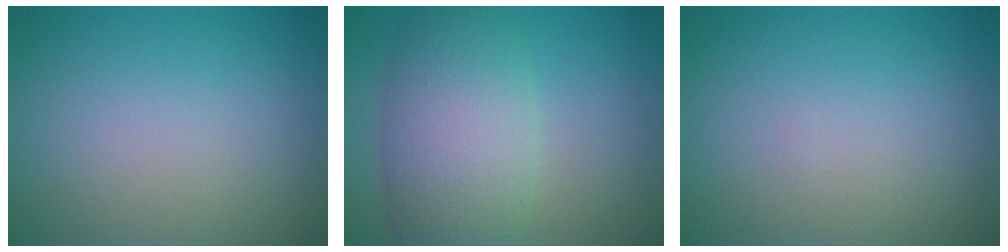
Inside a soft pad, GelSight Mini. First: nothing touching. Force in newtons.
{"total": 7.5, "press": 7.5, "slide": 0.4}
{"total": 0.0}